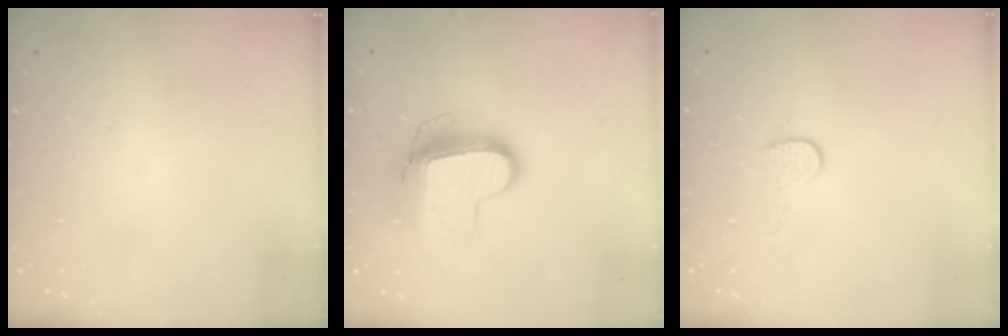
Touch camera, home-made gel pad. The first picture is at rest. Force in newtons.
{"total": 11.6, "press": 11.5, "slide": 1.3}
{"total": 5.6, "press": 5.6, "slide": 0.5}